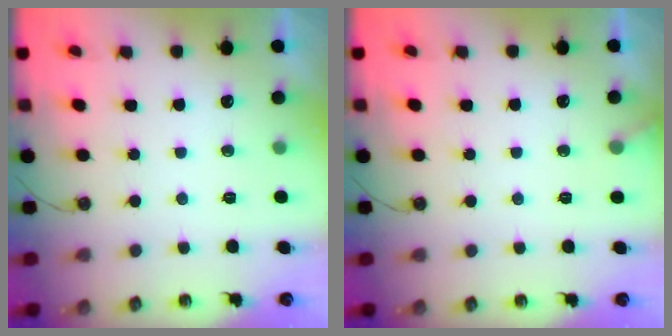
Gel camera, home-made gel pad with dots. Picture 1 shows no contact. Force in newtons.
{"total": 4.6, "press": 4.6, "slide": 0.3}